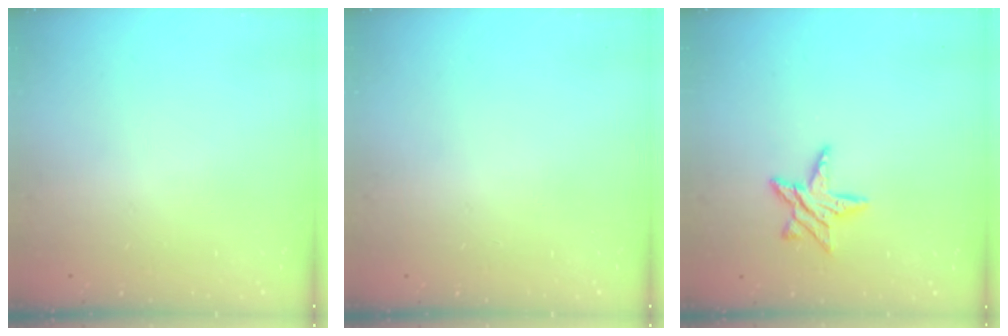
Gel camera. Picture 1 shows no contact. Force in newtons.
{"total": 0.0}
{"total": 8.9, "press": 8.9, "slide": 0.5}